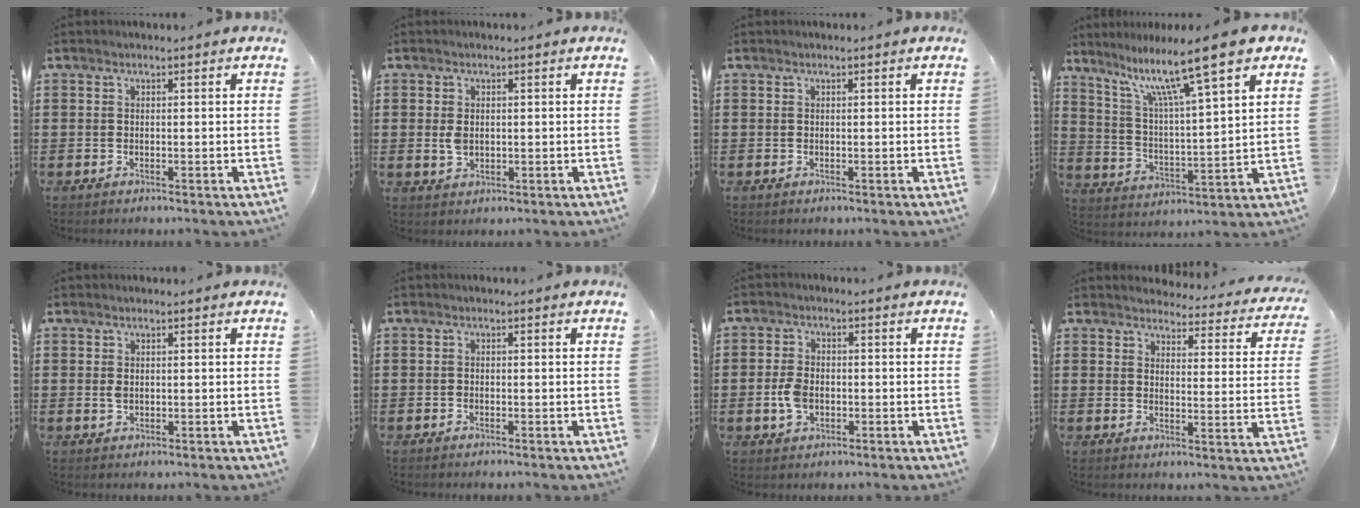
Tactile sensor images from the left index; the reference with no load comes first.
{"total": 2.4, "force": [0.1, 1.6, 1.8], "torque": [-0.052, -0.001, -0.002]}
{"total": 0.0}
{"total": 11.1, "force": [8.3, 0.7, 7.3], "torque": [-0.151, -0.046, 0.131]}
{"total": 1.2, "force": [0.2, 0.8, 0.9], "torque": [-0.022, 0.004, 0.002]}
{"total": 0.7, "force": [-0.6, 0.4, 0.0], "torque": [-0.004, 0.000, -0.012]}
{"total": 4.5, "force": [-0.8, 2.9, 3.3], "torque": [-0.083, -0.001, -0.019]}
{"total": 3.7, "force": [3.7, 0.4, 0.4], "torque": [-0.020, -0.028, 0.061]}